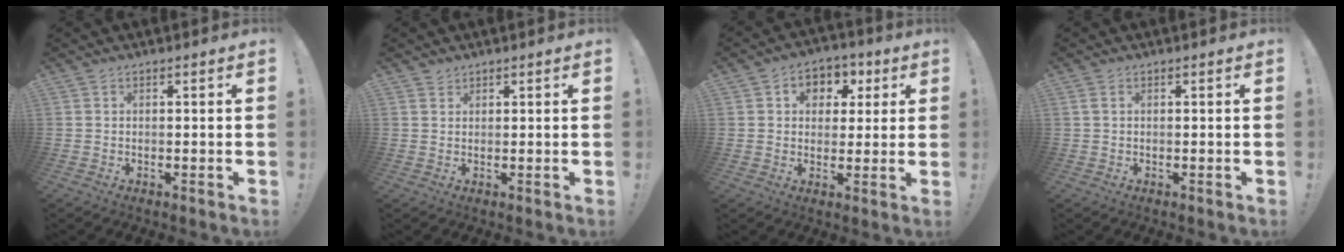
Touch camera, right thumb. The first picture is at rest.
{"total": 1.4, "force": [1.3, 0.6, 0.0], "torque": [0.008, -0.008, 0.022]}
{"total": 7.1, "force": [1.4, 6.5, 2.6], "torque": [-0.024, -0.002, 0.026]}
{"total": 0.9, "force": [0.3, 0.4, 0.7], "torque": [-0.015, 0.003, 0.006]}